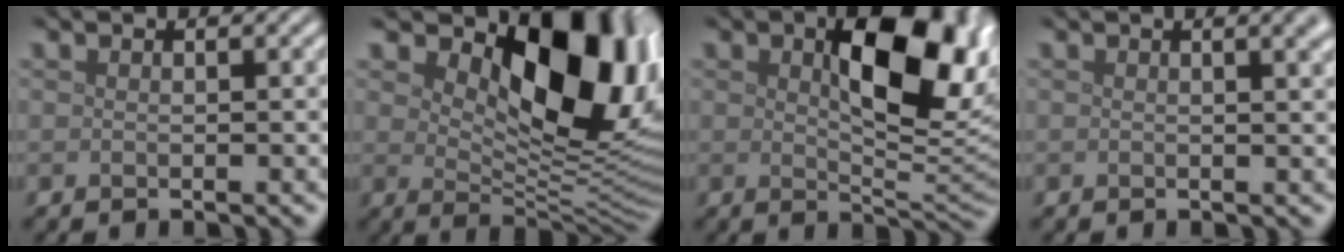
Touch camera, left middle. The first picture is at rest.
{"total": 11.8, "force": [4.8, 5.7, 9.1], "torque": [-0.128, -0.007, 0.079]}
{"total": 10.2, "force": [2.8, 4.5, 8.7], "torque": [-0.124, 0.001, 0.046]}
{"total": 2.9, "force": [1.5, 1.2, 2.3], "torque": [-0.006, 0.008, 0.013]}